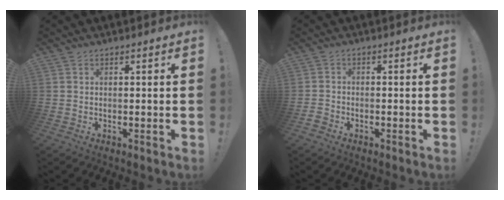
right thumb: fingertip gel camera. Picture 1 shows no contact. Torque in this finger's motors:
{"motor_torque": [0.35, 0.20, 0.02, -0.30, 0.03]}